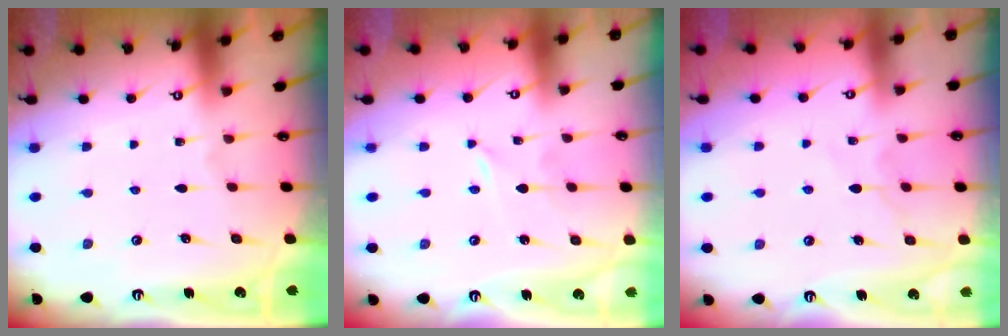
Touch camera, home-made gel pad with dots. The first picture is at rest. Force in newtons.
{"total": 0.0}
{"total": 6.9, "press": 6.9, "slide": 0.7}